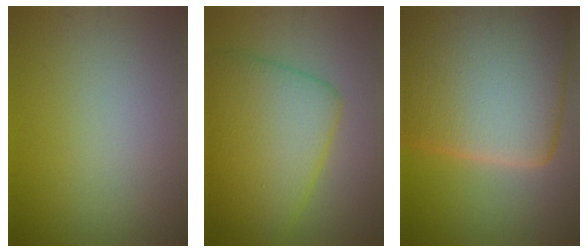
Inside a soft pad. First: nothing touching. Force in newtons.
{"total": 9.0, "press": 9.0, "slide": 0.1}
{"total": 16.8, "press": 16.8, "slide": 1.2}